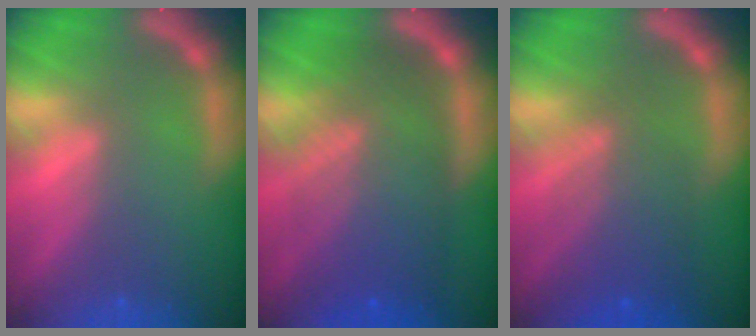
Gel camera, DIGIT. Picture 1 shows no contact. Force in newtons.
{"total": 10.0}
{"total": 6.0}